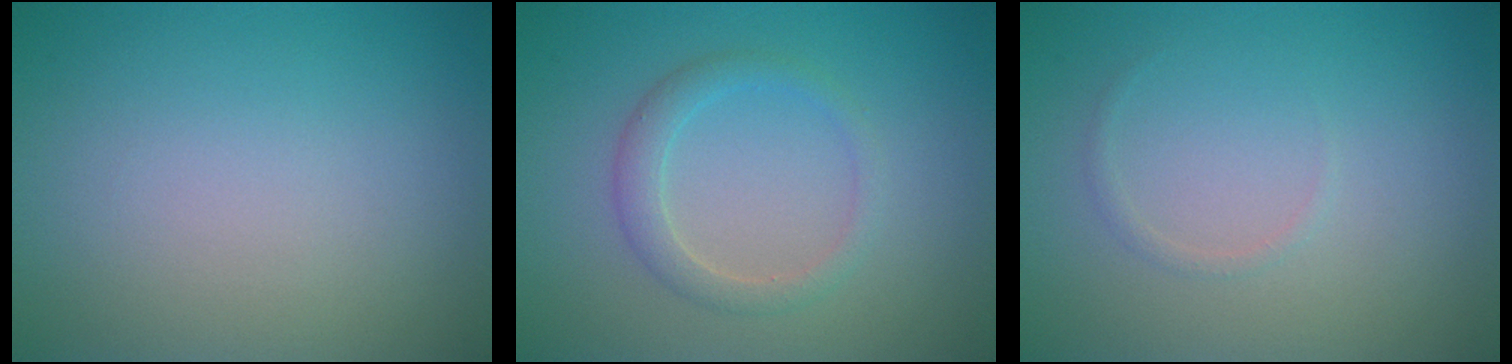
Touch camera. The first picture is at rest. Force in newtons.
{"total": 2.2, "press": 2.2, "slide": 0.2}
{"total": 0.6, "press": 0.6, "slide": 0.1}